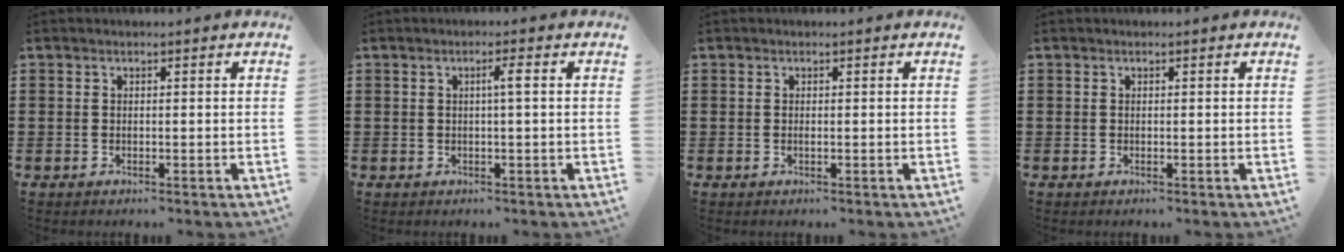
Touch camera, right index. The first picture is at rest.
{"total": 2.1, "force": [0.2, -0.1, 2.0], "torque": [-0.037, 0.000, 0.000]}
{"total": 0.0}
{"total": 0.0}